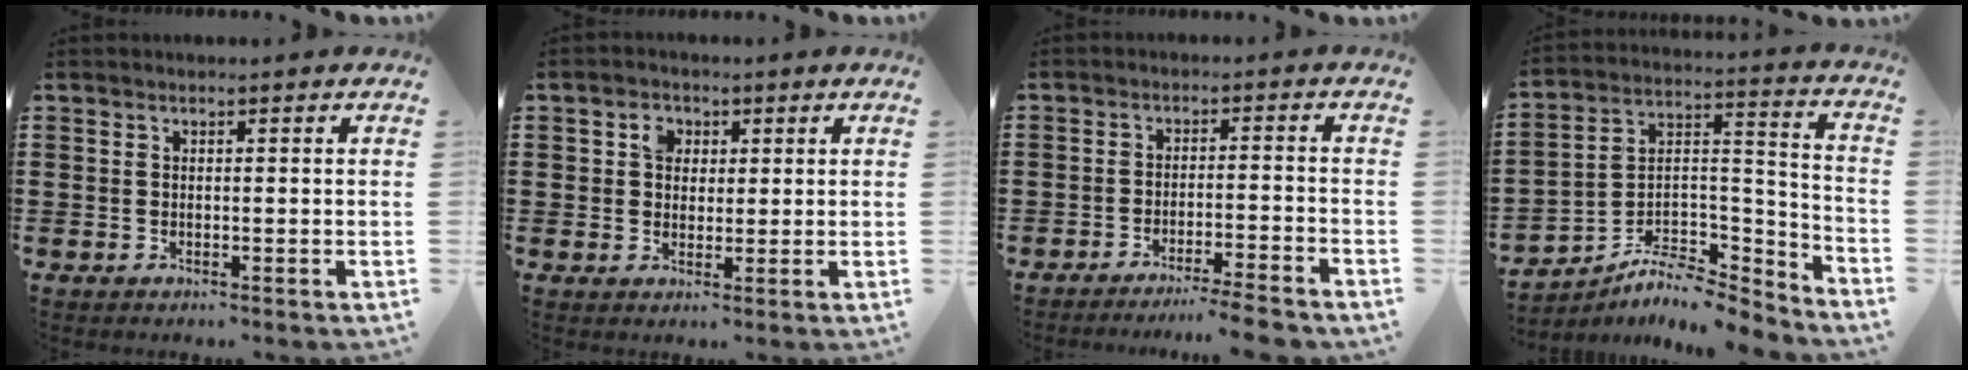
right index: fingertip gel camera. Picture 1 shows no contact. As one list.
[{"total": 3.0, "force": [1.2, 2.4, 1.4], "torque": [-0.038, 0.010, 0.020]}, {"total": 4.4, "force": [-4.0, -0.7, 1.5], "torque": [-0.026, -0.012, -0.080]}, {"total": 6.3, "force": [-5.5, 2.6, 1.9], "torque": [-0.035, 0.005, -0.105]}]